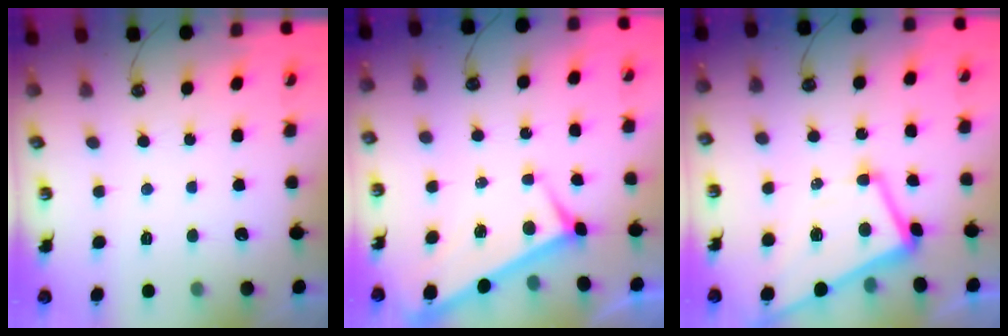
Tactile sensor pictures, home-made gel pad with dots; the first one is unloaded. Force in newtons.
{"total": 2.4, "press": 2.3, "slide": 0.6}
{"total": 2.7, "press": 2.5, "slide": 1.1}